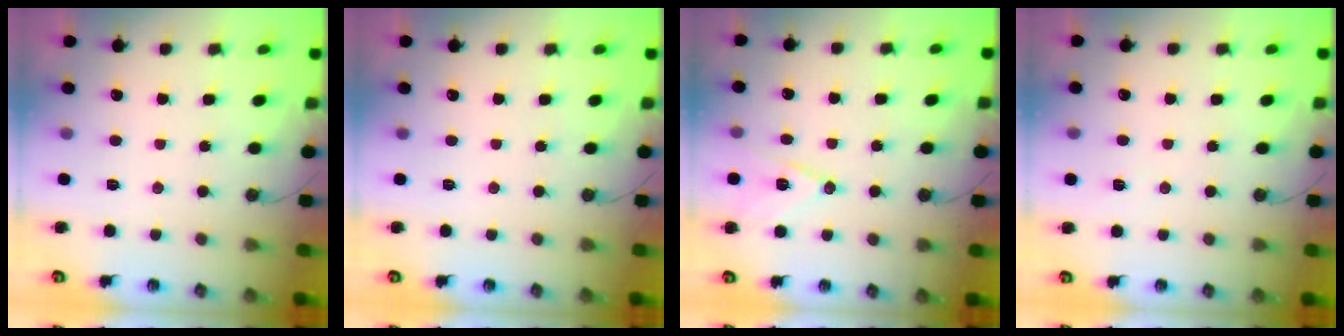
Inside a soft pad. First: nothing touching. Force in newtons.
{"total": 0.0}
{"total": 10.8, "press": 10.3, "slide": 3.5}
{"total": 2.3, "press": 1.3, "slide": 1.9}